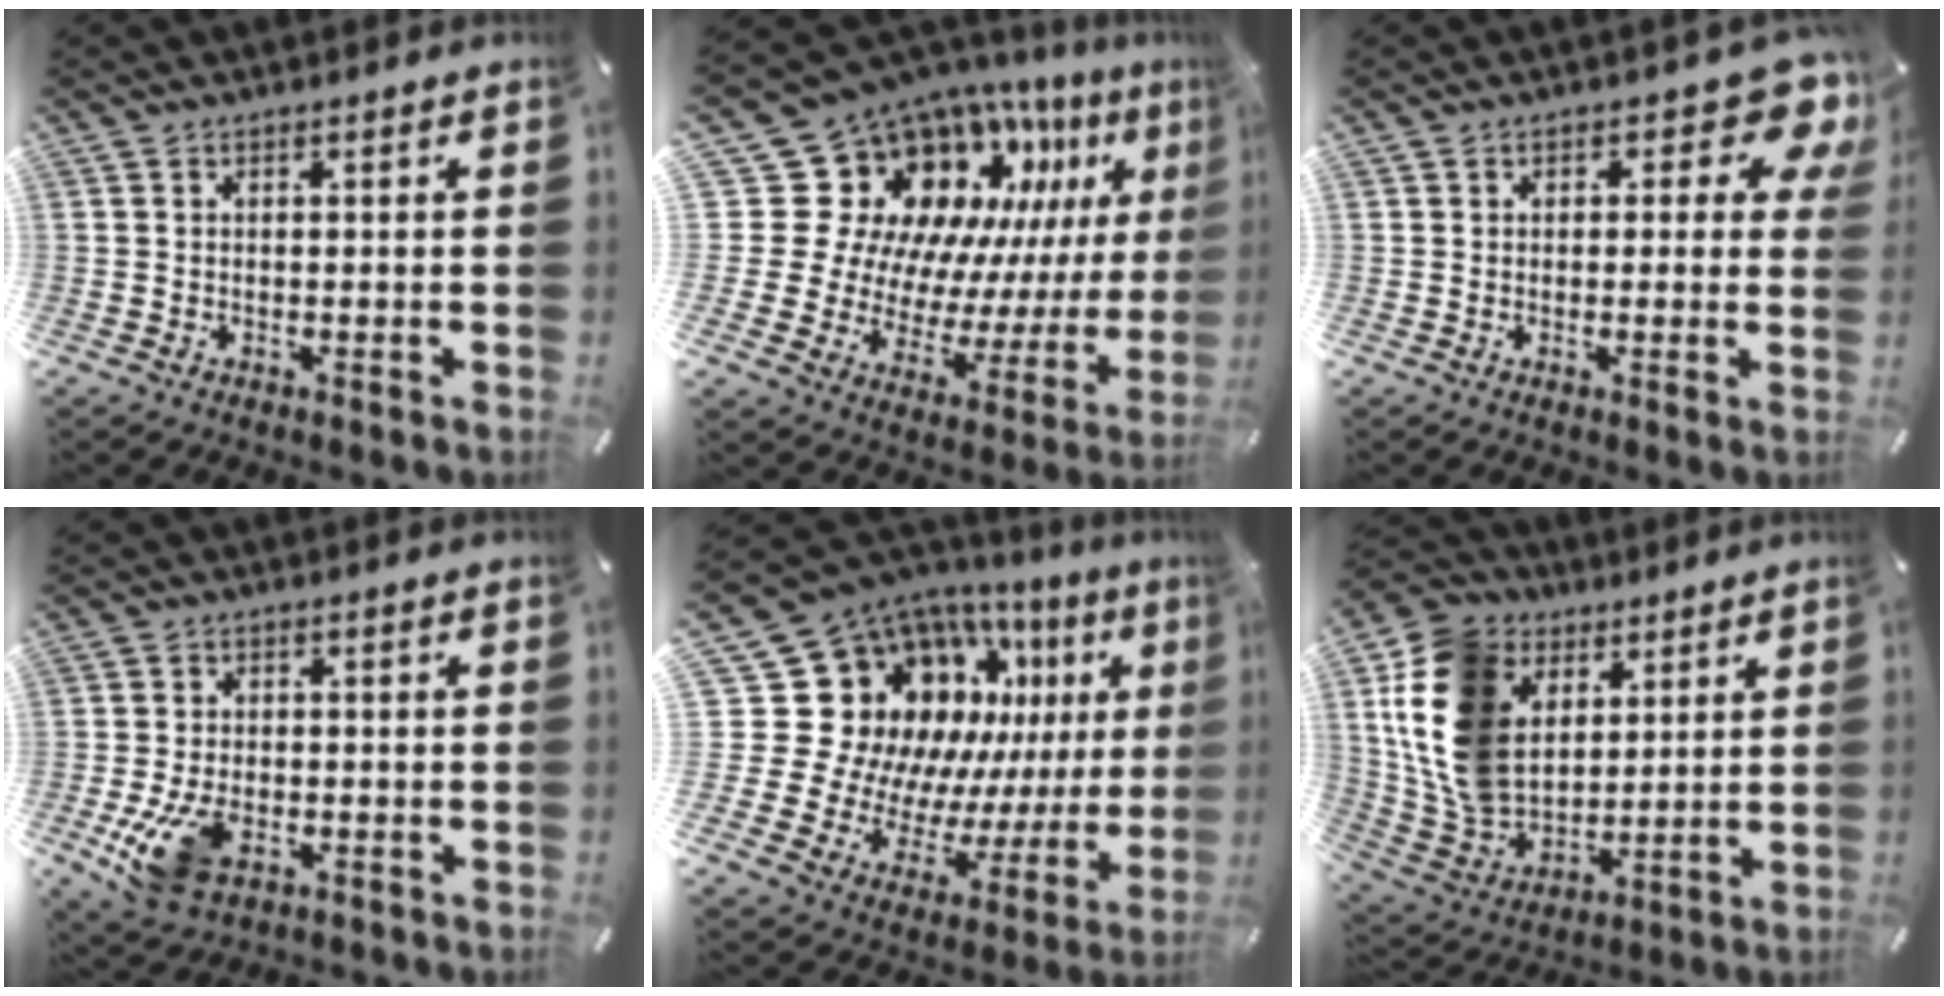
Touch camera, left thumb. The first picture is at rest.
{"total": 20.4, "force": [12.6, 13.8, 8.2], "torque": [-0.144, -0.135, 0.256]}
{"total": 8.5, "force": [4.3, 4.3, 5.9], "torque": [-0.057, -0.021, 0.067]}
{"total": 9.0, "force": [-3.1, 5.5, 6.4], "torque": [-0.137, -0.001, -0.055]}
{"total": 22.8, "force": [9.2, 17.0, 12.0], "torque": [-0.204, -0.110, 0.217]}
{"total": 17.3, "force": [5.0, 13.8, 9.1], "torque": [-0.224, -0.025, 0.095]}